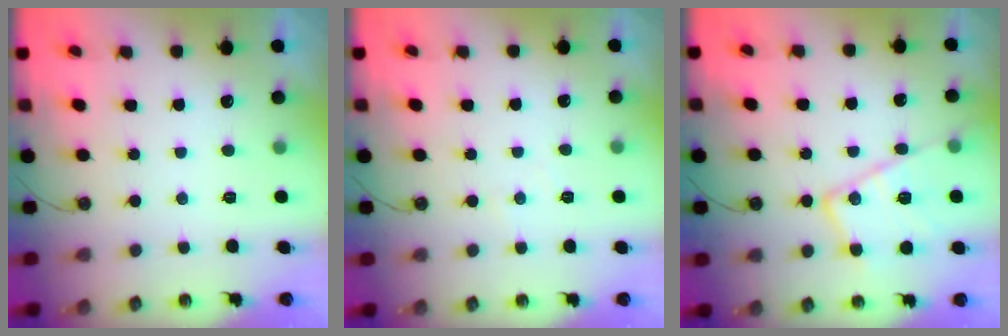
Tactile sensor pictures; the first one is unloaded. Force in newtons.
{"total": 2.6, "press": 2.5, "slide": 0.5}
{"total": 16.9, "press": 16.9, "slide": 1.3}